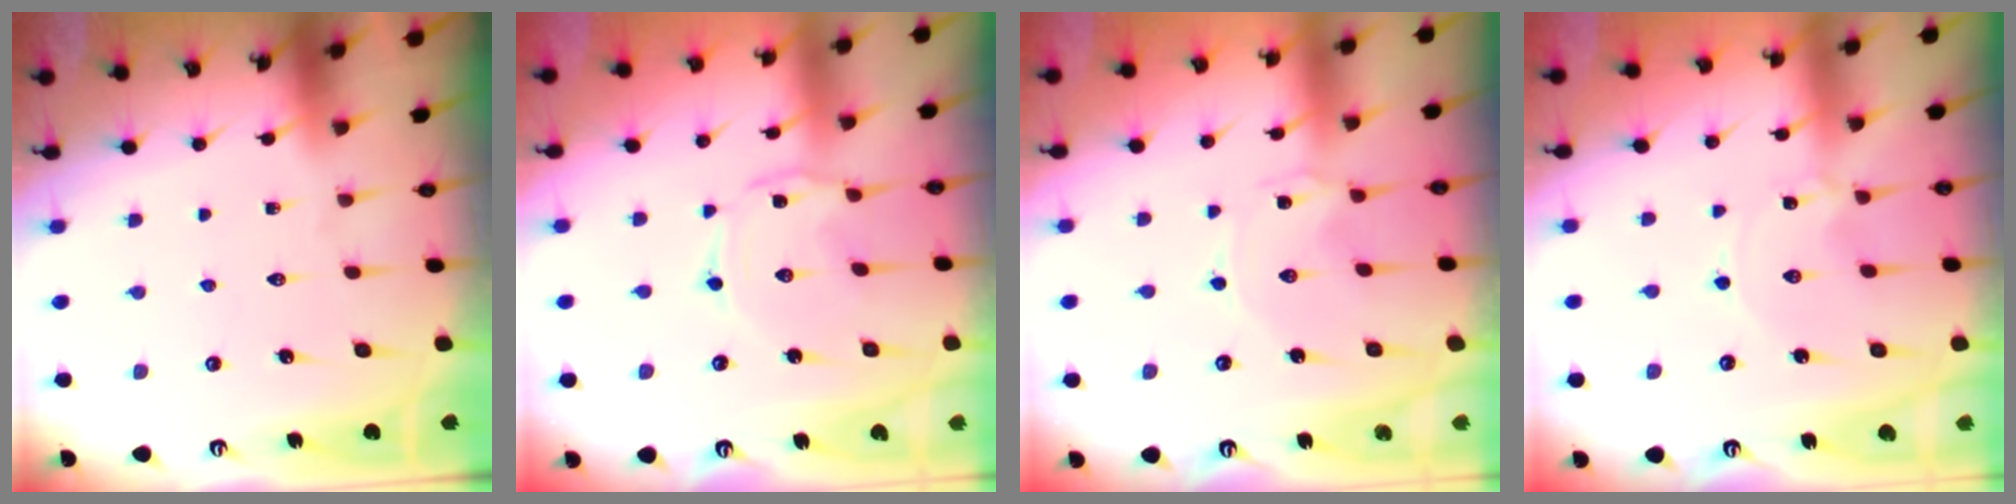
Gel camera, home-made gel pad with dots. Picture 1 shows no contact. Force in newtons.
{"total": 1.5, "press": 1.5, "slide": 0.3}
{"total": 0.0}
{"total": 0.0}